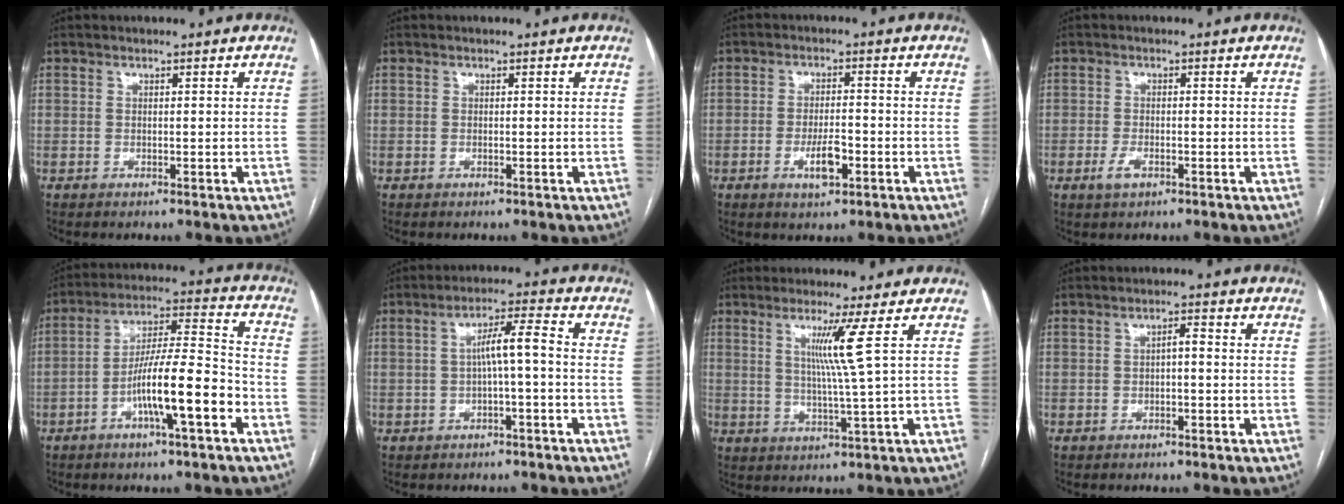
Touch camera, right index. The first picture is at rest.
{"total": 0.0}
{"total": 4.7, "force": [-1.9, 1.4, 4.1], "torque": [-0.077, 0.000, -0.029]}
{"total": 2.3, "force": [-1.1, 1.0, 1.8], "torque": [-0.039, 0.000, -0.017]}
{"total": 12.5, "force": [-5.1, 1.1, 11.3], "torque": [-0.197, 0.013, -0.086]}
{"total": 5.2, "force": [-0.6, 0.3, 5.2], "torque": [-0.085, 0.023, -0.007]}
{"total": 5.7, "force": [1.9, -2.3, 4.9], "torque": [-0.094, -0.014, 0.041]}
{"total": 1.7, "force": [-0.3, 0.5, 1.6], "torque": [-0.023, 0.006, -0.006]}